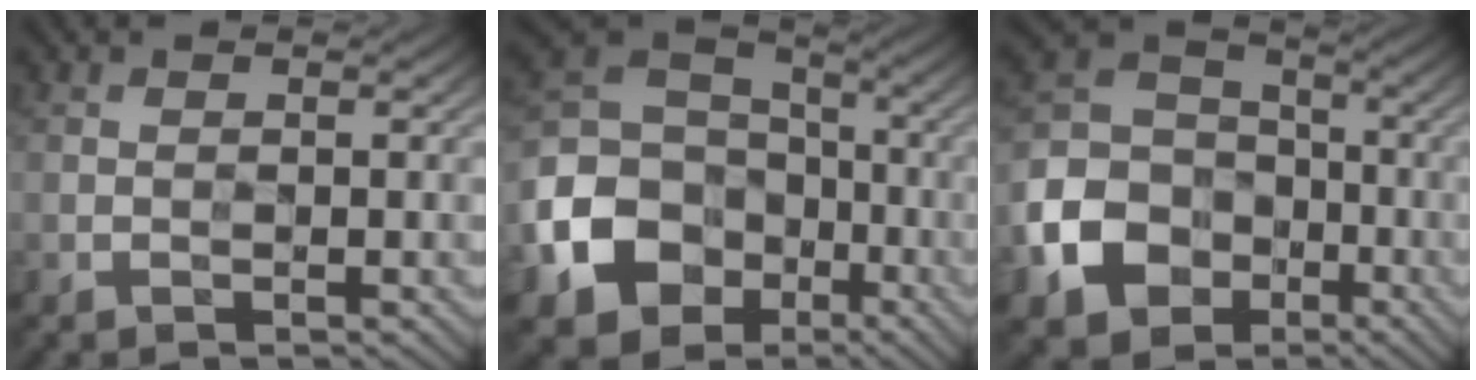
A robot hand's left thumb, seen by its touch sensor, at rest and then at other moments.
{"total": 15.8, "force": [-6.2, 12.7, 7.0], "torque": [-0.217, -0.045, -0.123]}
{"total": 12.2, "force": [-5.2, 9.6, 5.6], "torque": [-0.163, -0.031, -0.104]}